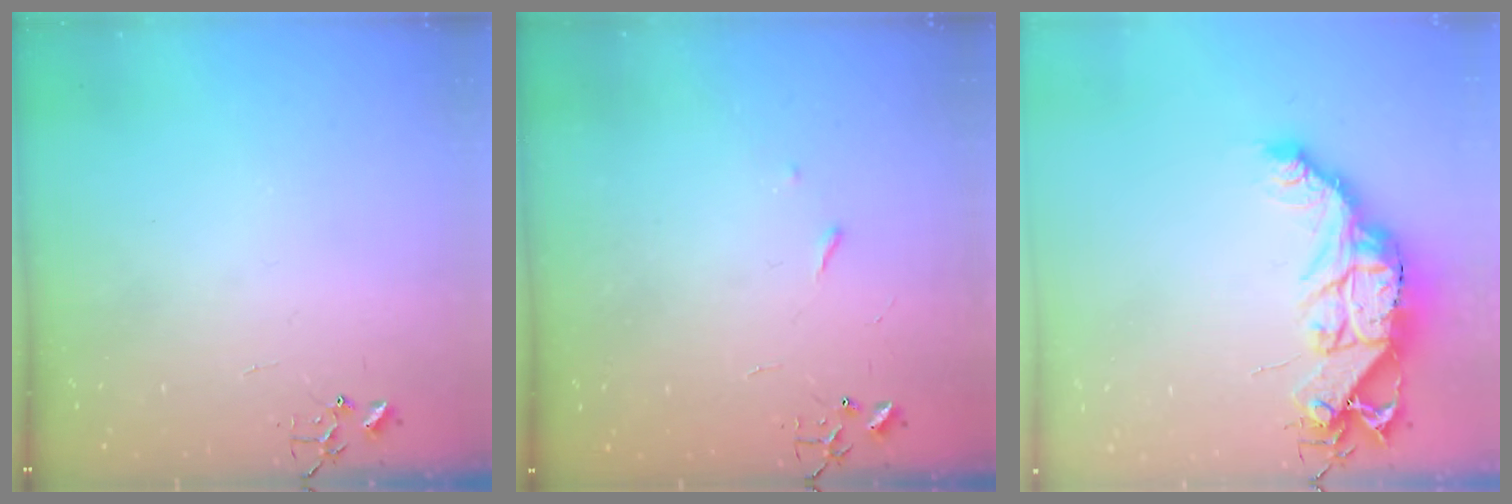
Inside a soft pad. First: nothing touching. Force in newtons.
{"total": 2.9, "press": 2.8, "slide": 0.5}
{"total": 16.7, "press": 16.6, "slide": 1.4}